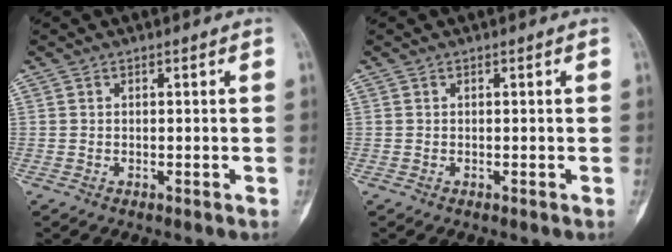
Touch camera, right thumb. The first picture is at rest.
{"total": 0.0}